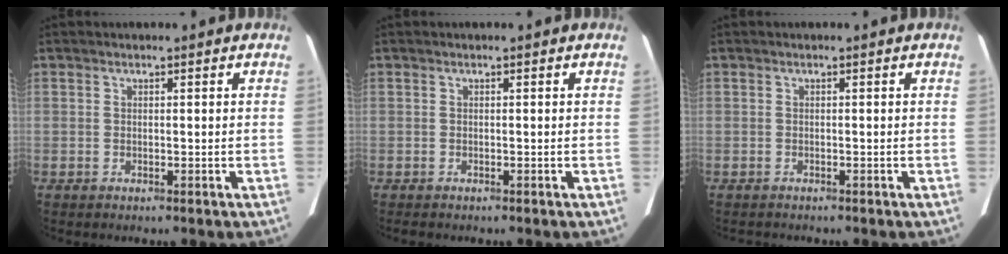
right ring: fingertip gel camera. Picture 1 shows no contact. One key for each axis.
{"total": 0.7, "fx": -0.6, "fy": 0.2, "fz": 0.2, "tx": -0.009, "ty": -0.002, "tz": -0.007}
{"total": 1.0, "fx": -1.0, "fy": 0.3, "fz": 0.2, "tx": -0.009, "ty": -0.003, "tz": -0.013}